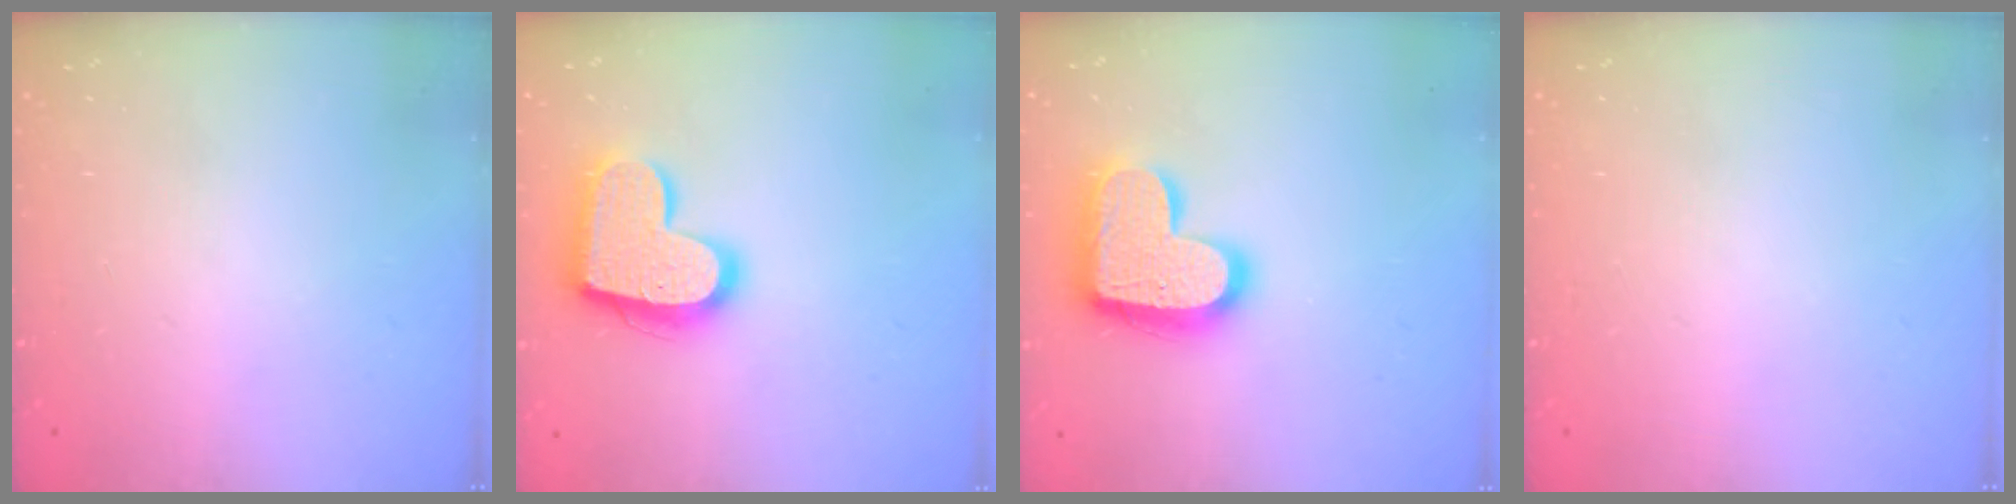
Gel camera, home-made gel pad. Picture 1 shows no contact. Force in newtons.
{"total": 17.6, "press": 17.5, "slide": 1.3}
{"total": 18.7, "press": 18.6, "slide": 1.1}
{"total": 0.0}